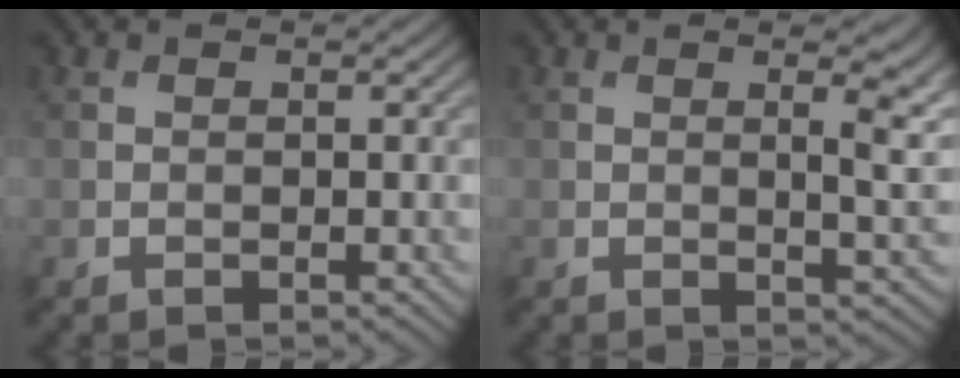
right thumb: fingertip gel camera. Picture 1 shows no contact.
{"total": 5.5, "force": [1.3, 1.9, 5.0], "torque": [-0.065, 0.002, 0.020]}